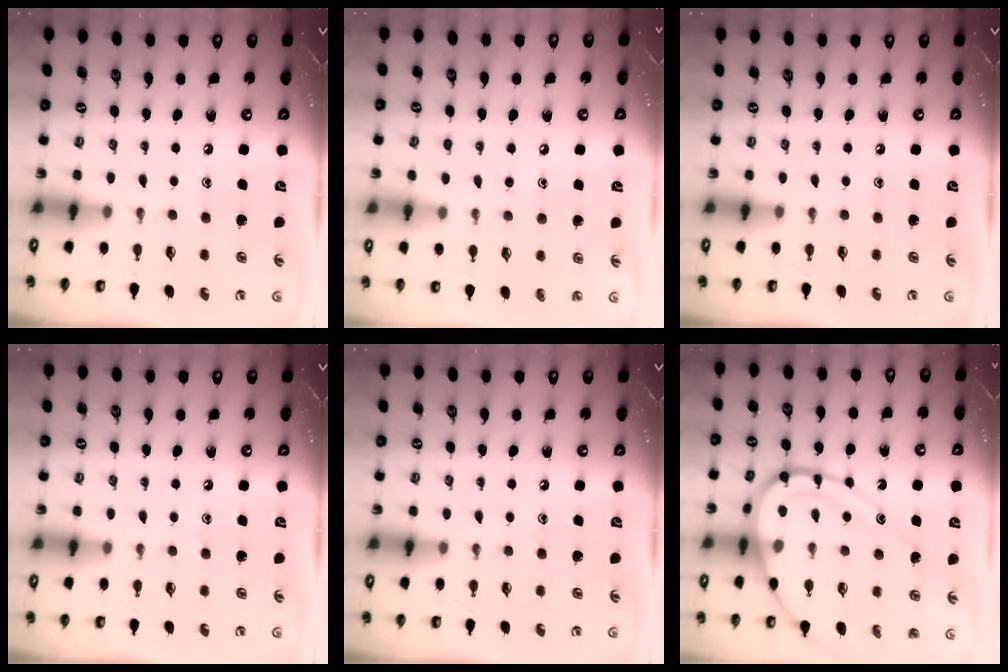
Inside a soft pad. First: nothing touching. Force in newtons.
{"total": 7.3, "press": 7.3, "slide": 0.7}
{"total": 0.0}
{"total": 0.0}
{"total": 0.0}
{"total": 17.3, "press": 17.2, "slide": 1.7}